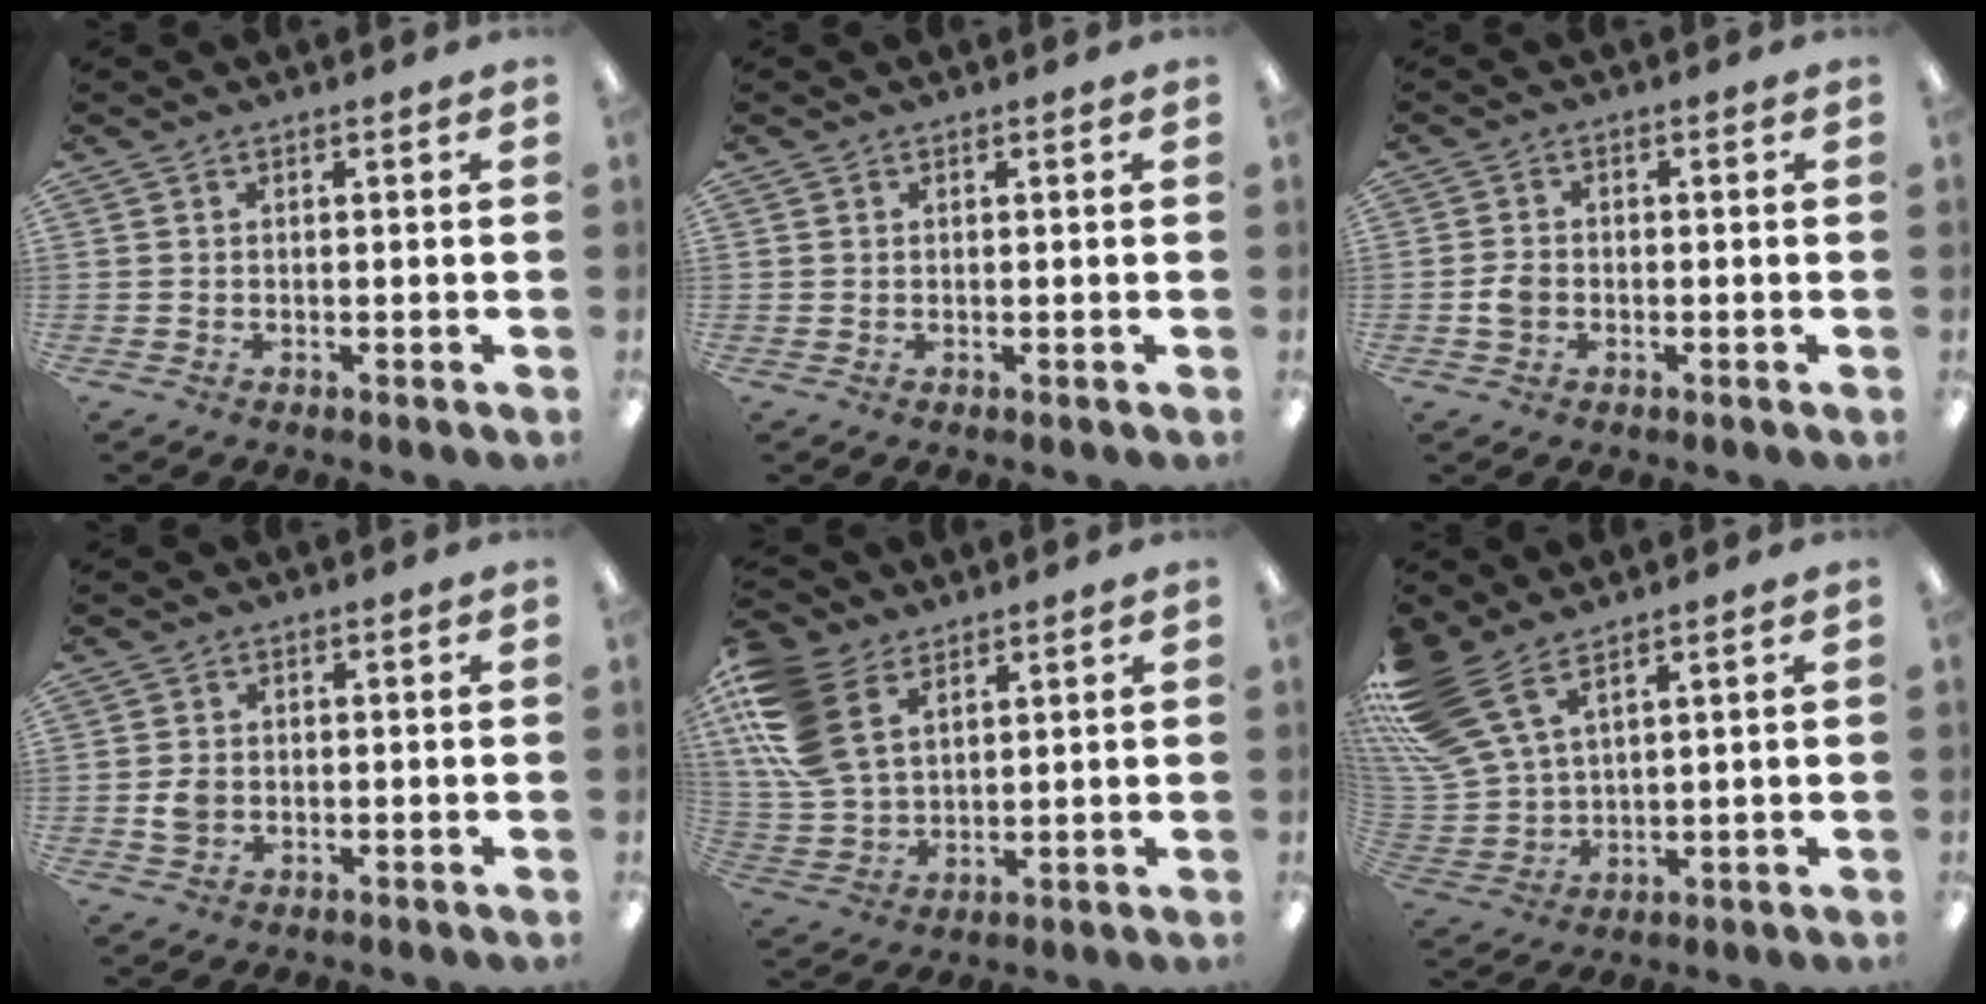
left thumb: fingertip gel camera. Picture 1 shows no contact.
{"total": 0.8, "force": [0.5, 0.7, 0.0], "torque": [-0.001, 0.002, 0.009]}
{"total": 2.9, "force": [-0.7, 2.4, 1.6], "torque": [-0.028, 0.005, -0.012]}
{"total": 3.1, "force": [-0.4, 2.6, 1.7], "torque": [-0.022, 0.001, -0.008]}
{"total": 15.8, "force": [7.6, 9.9, 9.7], "torque": [-0.245, -0.023, 0.141]}
{"total": 13.9, "force": [9.0, 6.4, 8.4], "torque": [-0.199, -0.035, 0.176]}